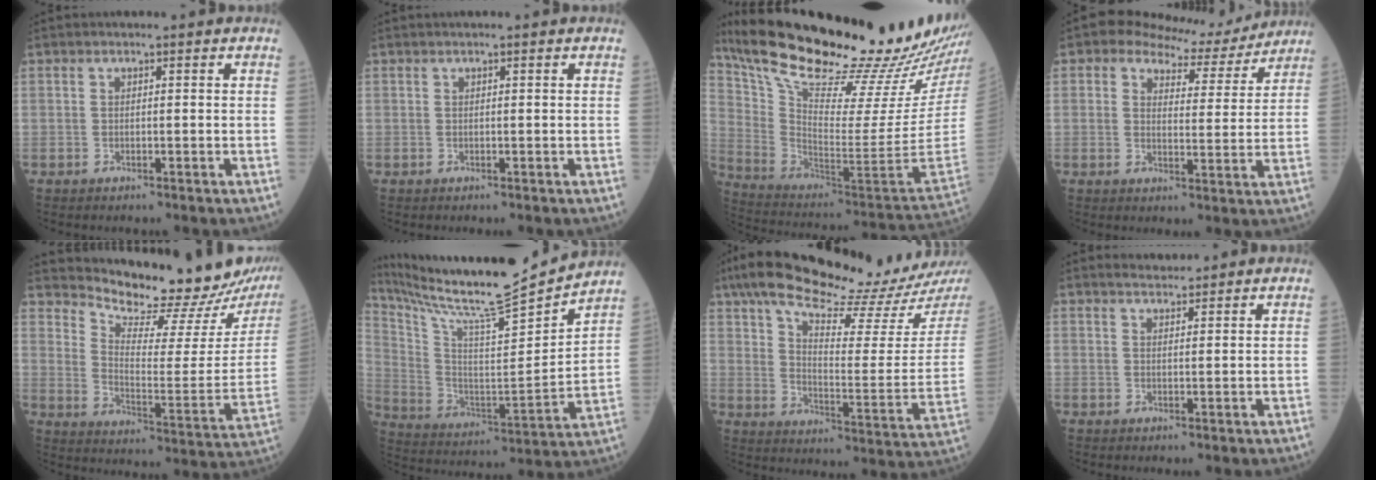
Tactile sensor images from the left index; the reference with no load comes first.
{"total": 0.9, "force": [0.8, -0.2, 0.5], "torque": [-0.007, 0.014, 0.016]}
{"total": 33.2, "force": [28.6, 1.5, 16.9], "torque": [-0.281, -0.110, 0.413]}
{"total": 8.2, "force": [7.4, 3.1, 1.5], "torque": [-0.022, 0.004, 0.092]}
{"total": 16.7, "force": [16.2, 0.6, 4.1], "torque": [-0.072, -0.092, 0.222]}
{"total": 22.4, "force": [20.8, 0.1, 8.2], "torque": [-0.171, -0.049, 0.336]}
{"total": 22.5, "force": [18.4, 1.0, 12.8], "torque": [-0.207, -0.043, 0.268]}
{"total": 1.9, "force": [1.9, 0.1, 0.1], "torque": [-0.005, 0.008, 0.035]}